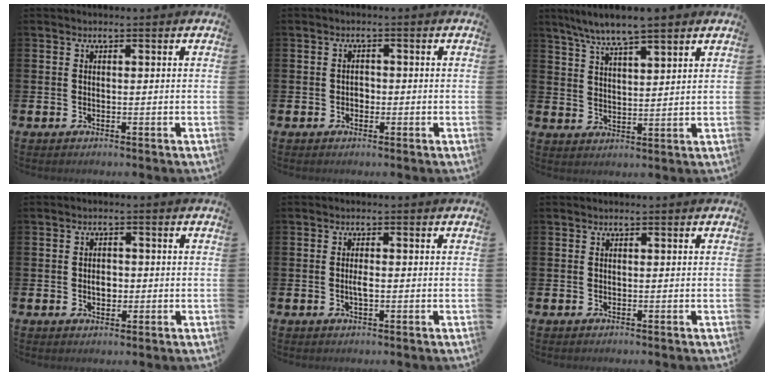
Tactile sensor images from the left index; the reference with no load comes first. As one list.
[{"total": 1.2, "force": [-0.4, 1.1, 0.5], "torque": [-0.002, 0.001, -0.012]}, {"total": 6.5, "force": [6.0, 0.4, 2.4], "torque": [-0.071, -0.017, 0.110]}, {"total": 2.3, "force": [-0.3, 1.7, 1.5], "torque": [-0.014, -0.001, -0.011]}, {"total": 1.7, "force": [-0.2, 0.6, 1.5], "torque": [-0.029, 0.001, -0.005]}, {"total": 0.0}]